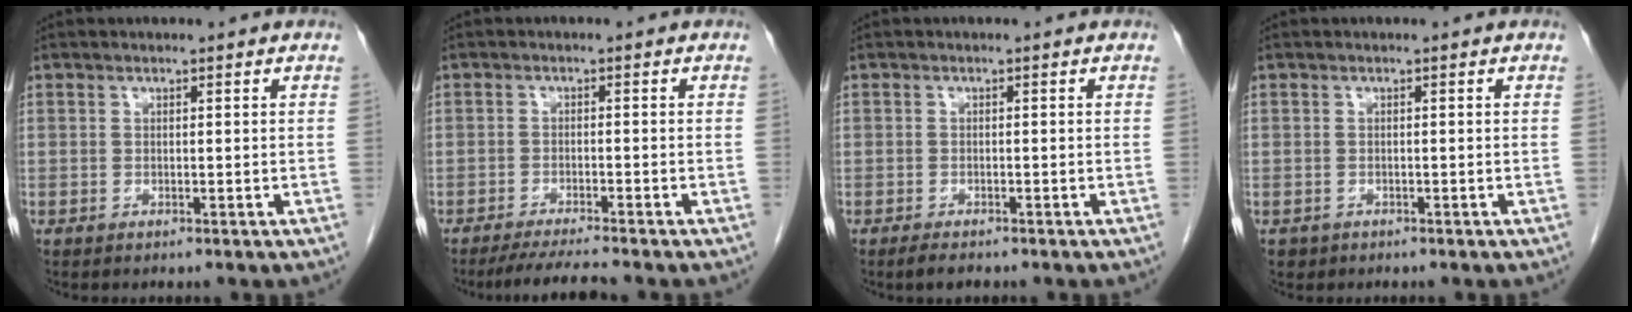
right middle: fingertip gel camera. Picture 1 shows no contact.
{"total": 4.8, "force": [-4.3, -0.8, 1.9], "torque": [-0.033, -0.020, -0.075]}
{"total": 1.9, "force": [-1.5, 0.6, 1.0], "torque": [-0.025, -0.005, -0.023]}
{"total": 1.1, "force": [-0.6, 0.8, 0.1], "torque": [-0.011, 0.002, -0.006]}